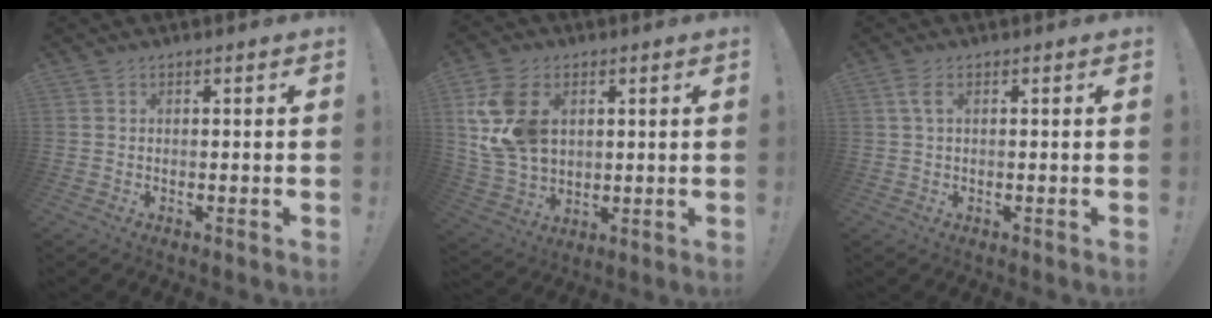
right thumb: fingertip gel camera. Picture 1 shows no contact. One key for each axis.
{"total": 15.7, "fx": 4.2, "fy": 11.6, "fz": 9.7, "tx": -0.170, "ty": -0.016, "tz": 0.086}
{"total": 2.8, "fx": 0.8, "fy": 0.8, "fz": 2.6, "tx": -0.052, "ty": 0.003, "tz": 0.015}